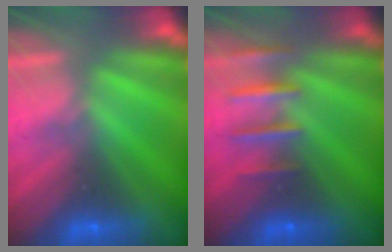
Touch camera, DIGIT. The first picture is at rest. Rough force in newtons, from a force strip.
{"total": 2.5}